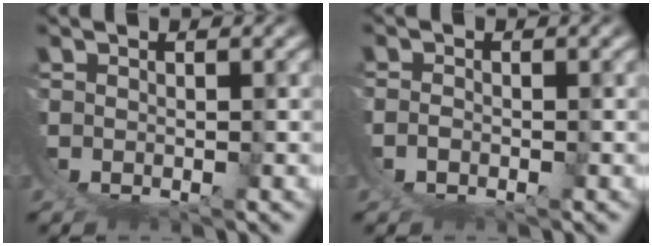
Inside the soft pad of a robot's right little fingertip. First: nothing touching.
{"total": 2.2, "force": [0.2, 1.9, 1.1], "torque": [-0.034, -0.005, 0.003]}